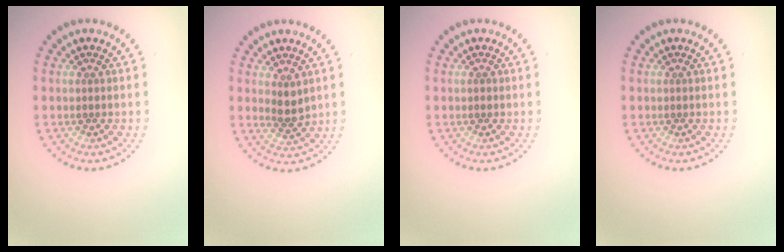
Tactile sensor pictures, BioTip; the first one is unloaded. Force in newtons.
{"total": 1.8, "press": 1.6, "slide": 0.9}
{"total": 0.5, "press": 0.5, "slide": 0.1}
{"total": 0.0}